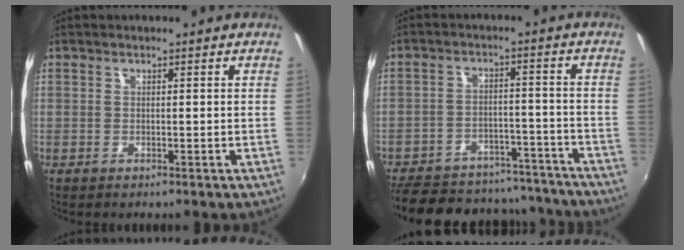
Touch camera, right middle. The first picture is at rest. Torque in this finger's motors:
{"motor_torque": [0.94, -1.20, 0.21, 0.06]}